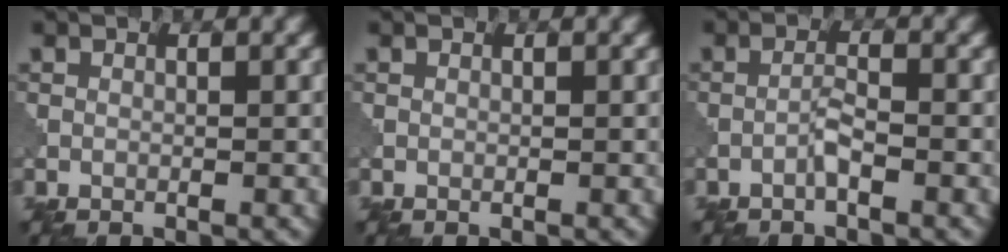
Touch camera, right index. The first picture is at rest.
{"total": 0.0}
{"total": 1.5, "force": [-0.9, 0.1, 1.2], "torque": [-0.024, 0.007, -0.020]}